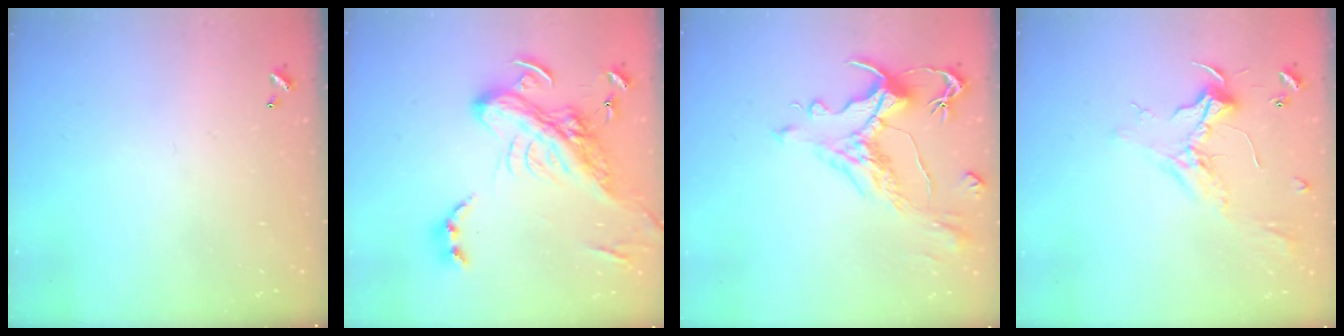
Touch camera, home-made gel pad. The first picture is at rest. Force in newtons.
{"total": 11.6, "press": 11.5, "slide": 1.4}
{"total": 1.5, "press": 0.9, "slide": 1.2}
{"total": 2.3, "press": 2.2, "slide": 0.9}